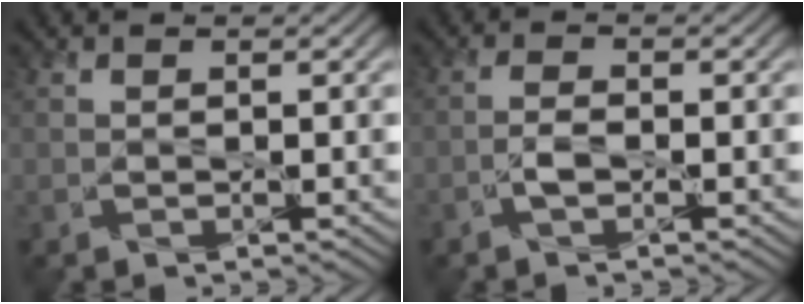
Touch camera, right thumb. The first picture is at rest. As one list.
[{"total": 2.0, "force": [-1.5, 0.1, 1.3], "torque": [-0.023, 0.005, -0.035]}]